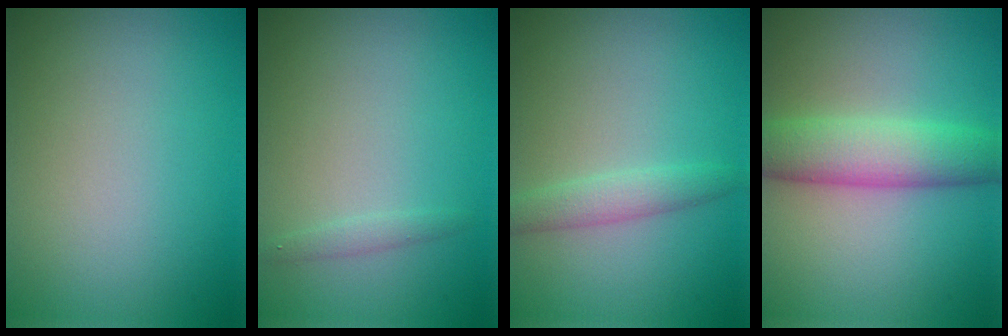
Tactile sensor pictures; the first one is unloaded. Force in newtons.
{"total": 0.8, "press": 0.8, "slide": 0.1}
{"total": 2.0, "press": 2.0, "slide": 0.0}
{"total": 5.5, "press": 5.5, "slide": 0.2}